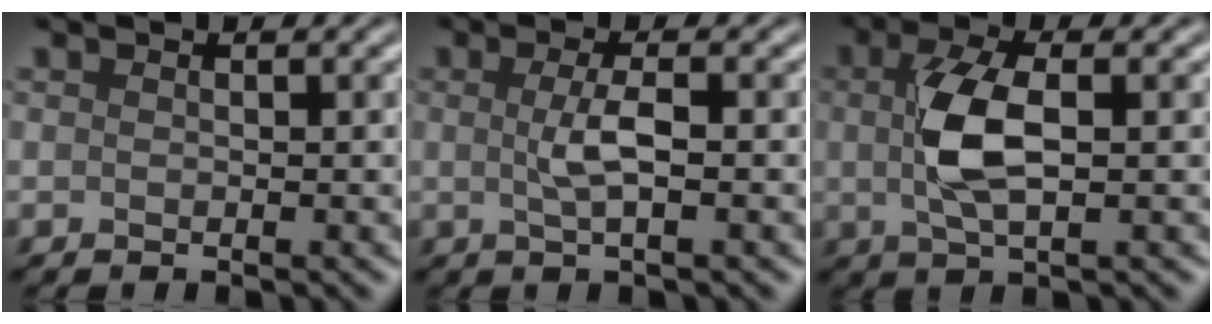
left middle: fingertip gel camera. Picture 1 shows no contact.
{"total": 2.5, "force": [0.0, 0.5, 2.4], "torque": [-0.051, 0.002, 0.000]}
{"total": 4.8, "force": [0.4, 1.9, 4.4], "torque": [-0.096, 0.006, 0.005]}